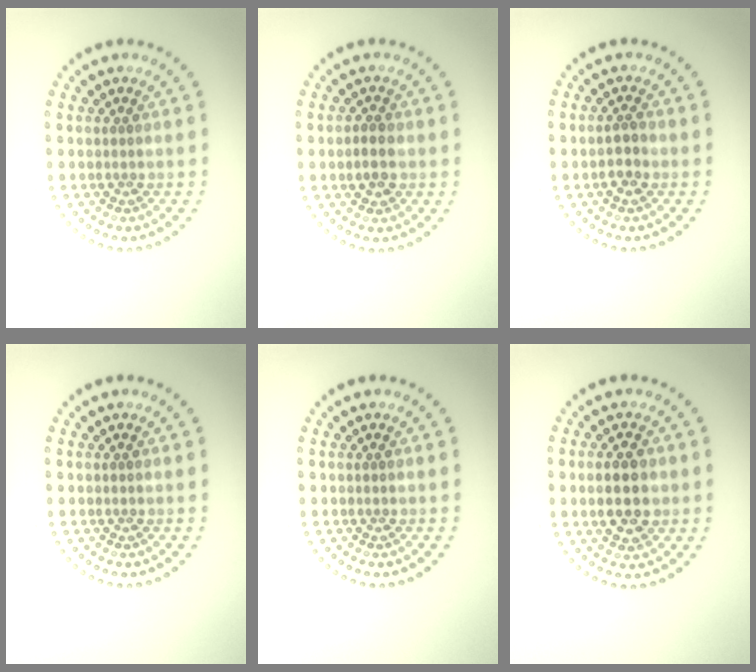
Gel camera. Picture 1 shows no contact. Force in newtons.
{"total": 2.2, "press": 2.2, "slide": 0.1}
{"total": 2.1, "press": 2.0, "slide": 0.4}
{"total": 0.0}
{"total": 0.0}
{"total": 4.3, "press": 4.3, "slide": 0.4}